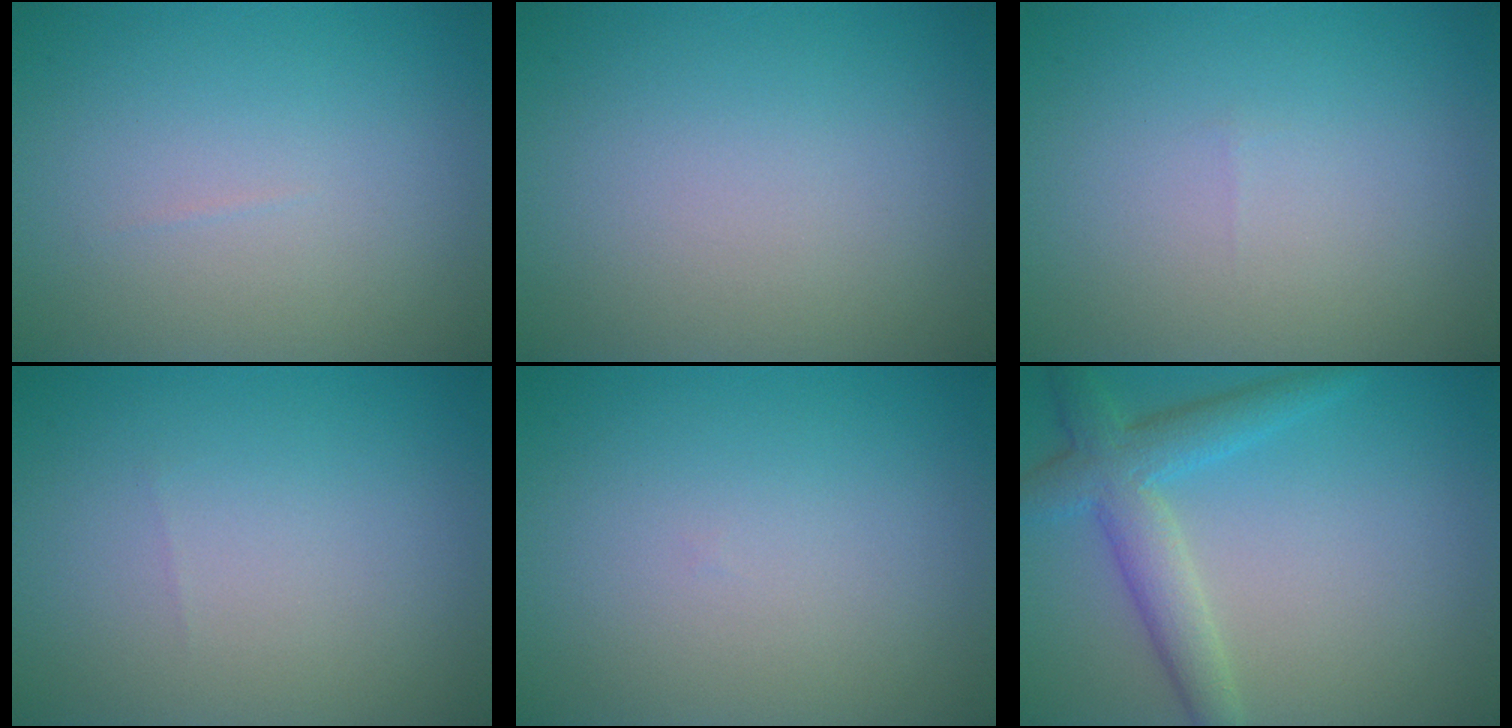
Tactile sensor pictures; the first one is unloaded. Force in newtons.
{"total": 0.0}
{"total": 0.0}
{"total": 0.0}
{"total": 0.0}
{"total": 4.4, "press": 4.4, "slide": 0.2}